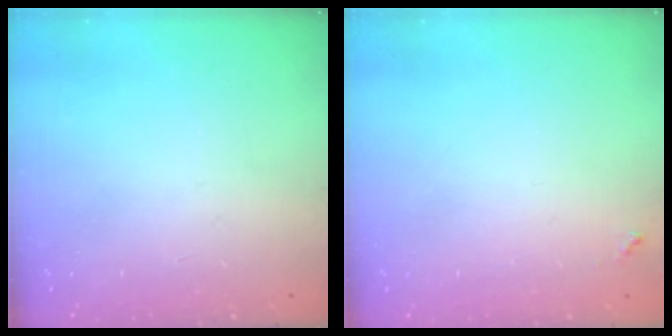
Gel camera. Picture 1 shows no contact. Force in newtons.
{"total": 3.5, "press": 3.5, "slide": 0.3}